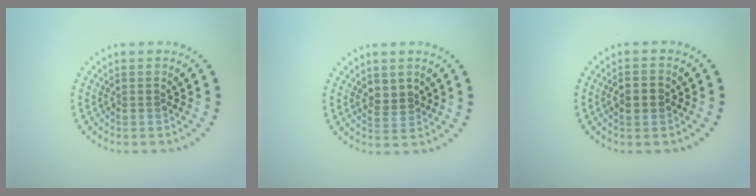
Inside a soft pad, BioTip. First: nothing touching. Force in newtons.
{"total": 1.9, "press": 1.7, "slide": 0.7}
{"total": 1.7, "press": 1.7, "slide": 0.2}